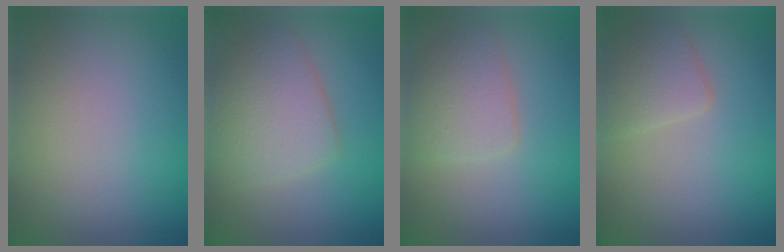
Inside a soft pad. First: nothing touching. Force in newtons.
{"total": 4.5, "press": 4.5, "slide": 0.1}
{"total": 2.9, "press": 2.9, "slide": 0.2}
{"total": 2.6, "press": 2.6, "slide": 0.1}